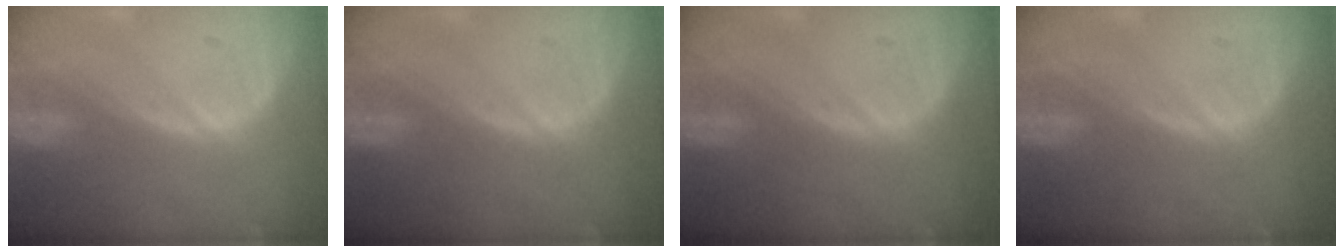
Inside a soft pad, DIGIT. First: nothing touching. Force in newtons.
{"total": 0.0}
{"total": 0.0}
{"total": 0.0}